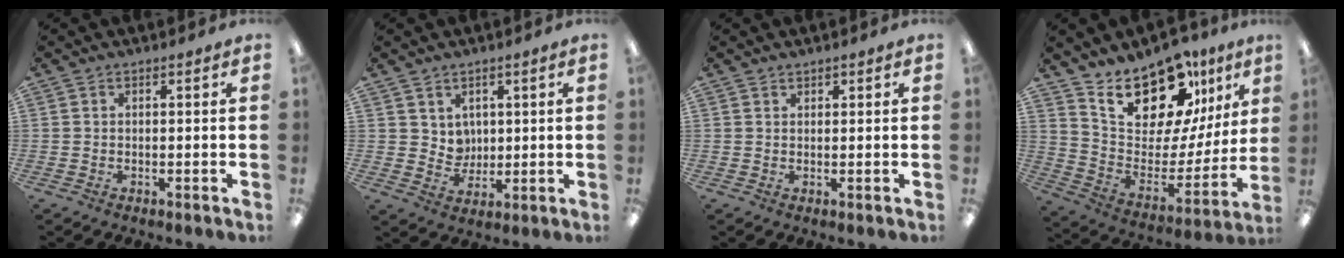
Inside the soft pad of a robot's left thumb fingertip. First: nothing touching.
{"total": 4.6, "force": [3.0, 3.5, 0.0], "torque": [-0.001, -0.018, 0.055]}
{"total": 1.0, "force": [0.9, 0.3, 0.0], "torque": [0.001, -0.001, 0.018]}
{"total": 21.1, "force": [16.9, 9.0, 8.8], "torque": [-0.144, -0.122, 0.298]}